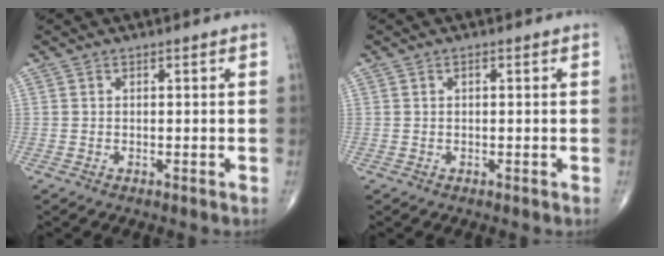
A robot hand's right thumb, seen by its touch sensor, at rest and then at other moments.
{"total": 0.7, "force": [0.2, 0.3, 0.6], "torque": [-0.010, 0.003, 0.003]}